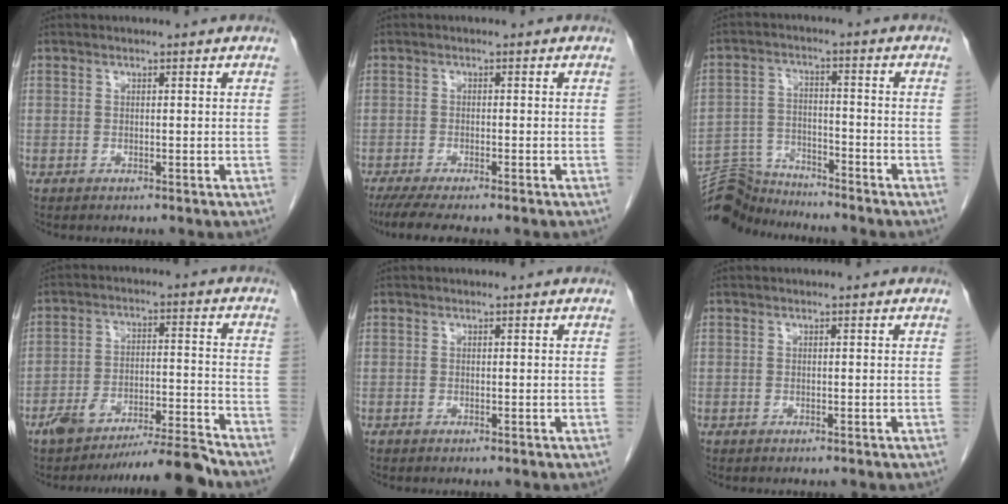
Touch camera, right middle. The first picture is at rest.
{"total": 6.7, "force": [-5.4, 0.6, 3.9], "torque": [-0.056, -0.015, -0.085]}
{"total": 8.4, "force": [-8.4, 0.8, -0.6], "torque": [0.003, 0.010, -0.156]}
{"total": 9.9, "force": [-9.1, -0.5, 3.9], "torque": [-0.052, 0.016, -0.152]}
{"total": 0.0}
{"total": 0.0}